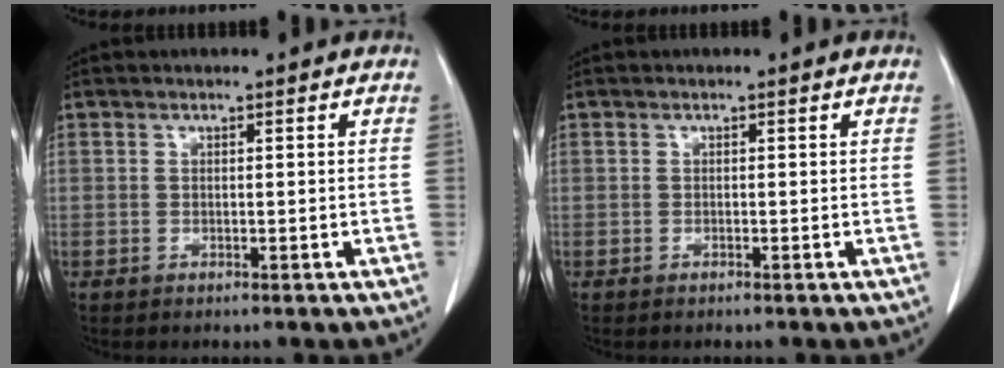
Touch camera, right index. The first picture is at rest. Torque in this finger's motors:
{"motor_torque": [-0.01, -0.01, 0.00, -0.02]}